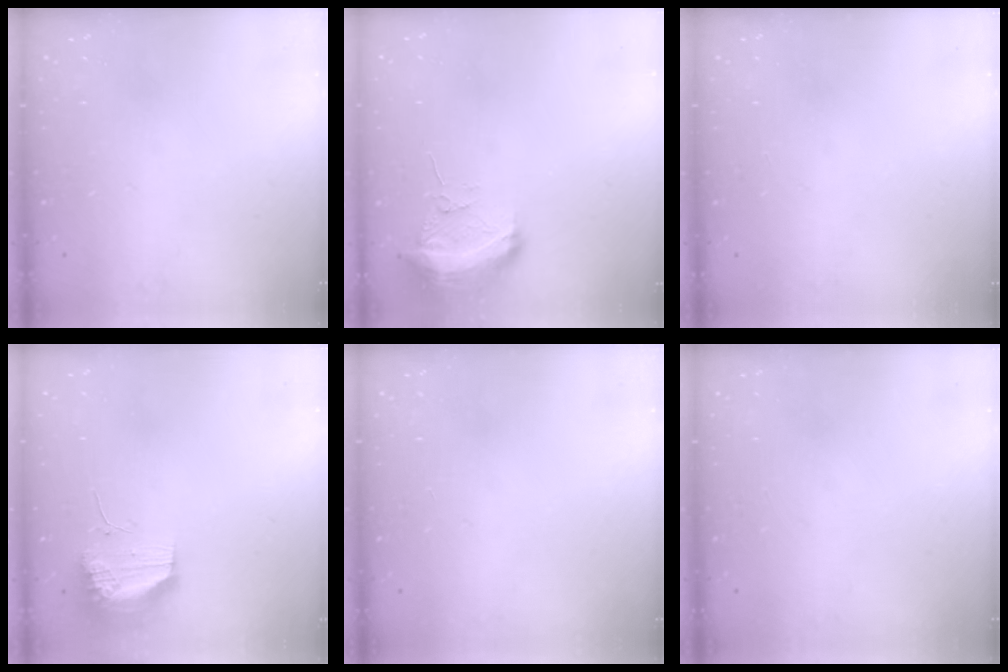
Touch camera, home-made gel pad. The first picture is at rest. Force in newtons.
{"total": 10.0, "press": 10.0, "slide": 0.8}
{"total": 0.0}
{"total": 13.5, "press": 11.5, "slide": 7.0}
{"total": 0.0}
{"total": 0.0}